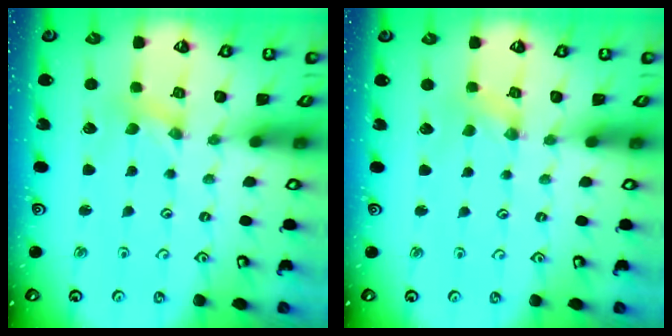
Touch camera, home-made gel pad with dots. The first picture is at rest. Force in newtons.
{"total": 0.5, "press": 0.5, "slide": 0.1}